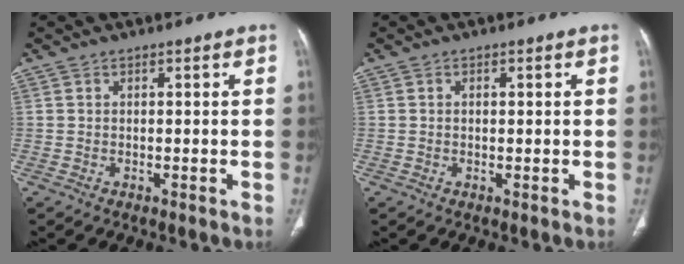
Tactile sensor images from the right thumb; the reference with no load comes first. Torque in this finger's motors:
{"motor_torque": [-0.17, -0.55, -0.41, 0.01, 0.08]}